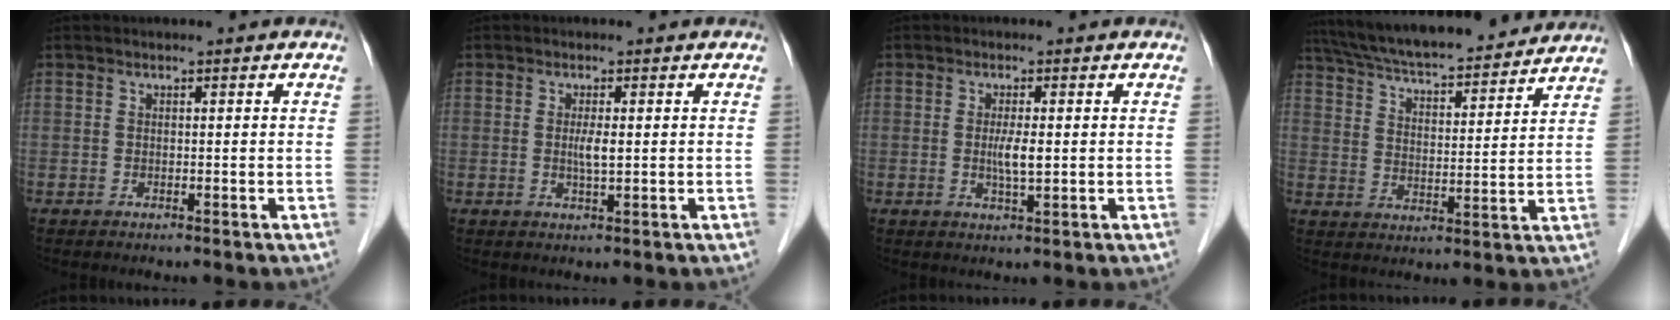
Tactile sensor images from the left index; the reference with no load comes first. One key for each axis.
{"total": 2.1, "fx": 0.0, "fy": 0.2, "fz": 2.1, "tx": -0.044, "ty": -0.005, "tz": 0.000}
{"total": 2.9, "fx": -0.2, "fy": 0.3, "fz": 2.9, "tx": -0.060, "ty": -0.007, "tz": -0.001}
{"total": 21.9, "fx": 19.7, "fy": 3.6, "fz": 8.9, "tx": -0.154, "ty": 0.024, "tz": 0.287}